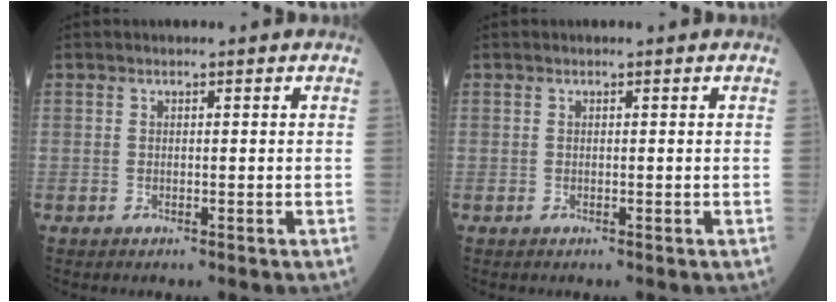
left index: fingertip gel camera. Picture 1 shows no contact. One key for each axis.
{"total": 0.0}